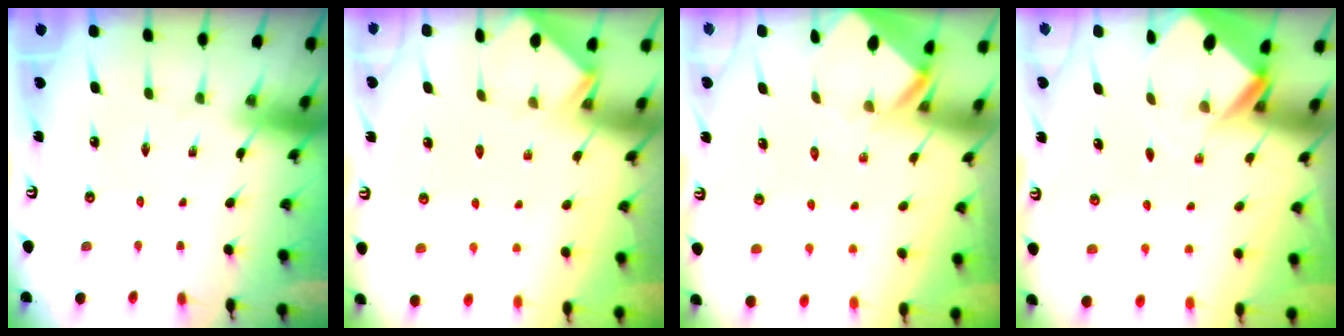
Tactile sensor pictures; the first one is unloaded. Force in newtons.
{"total": 2.5, "press": 2.5, "slide": 0.4}
{"total": 2.8, "press": 2.8, "slide": 0.2}
{"total": 2.7, "press": 2.7, "slide": 0.1}